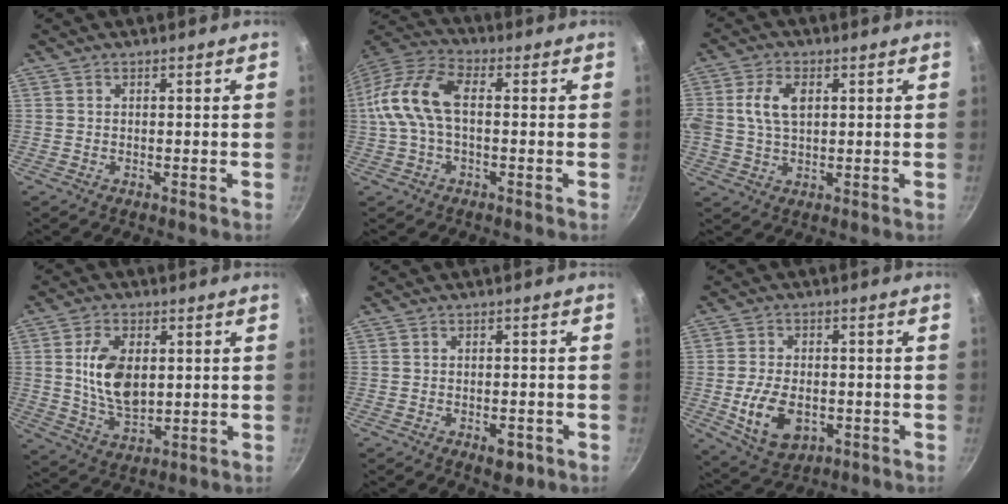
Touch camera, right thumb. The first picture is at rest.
{"total": 13.2, "force": [0.6, 7.1, 11.1], "torque": [-0.244, 0.036, 0.005]}
{"total": 7.7, "force": [1.6, 4.7, 5.9], "torque": [-0.120, 0.006, 0.035]}
{"total": 11.0, "force": [1.6, 6.4, 8.7], "torque": [-0.150, -0.012, 0.039]}
{"total": 3.4, "force": [-1.6, 1.7, 2.4], "torque": [-0.027, 0.004, -0.019]}
{"total": 10.0, "force": [-2.4, 6.4, 7.3], "torque": [-0.125, 0.001, -0.030]}